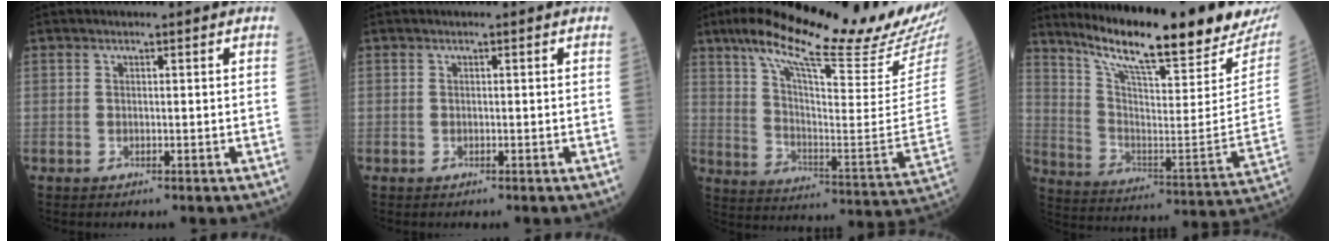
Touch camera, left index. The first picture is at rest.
{"total": 0.0}
{"total": 27.0, "force": [22.7, 1.4, 14.6], "torque": [-0.241, -0.058, 0.314]}
{"total": 24.6, "force": [20.9, 1.6, 12.9], "torque": [-0.218, -0.069, 0.302]}